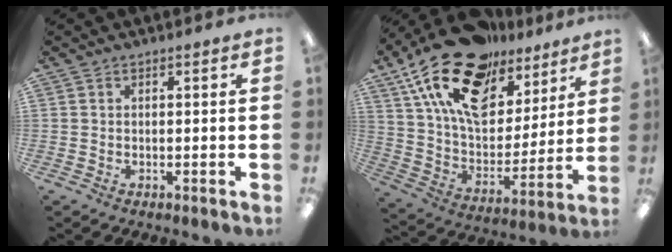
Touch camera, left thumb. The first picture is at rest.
{"total": 22.1, "force": [14.4, 11.5, 12.1], "torque": [-0.233, -0.081, 0.258]}